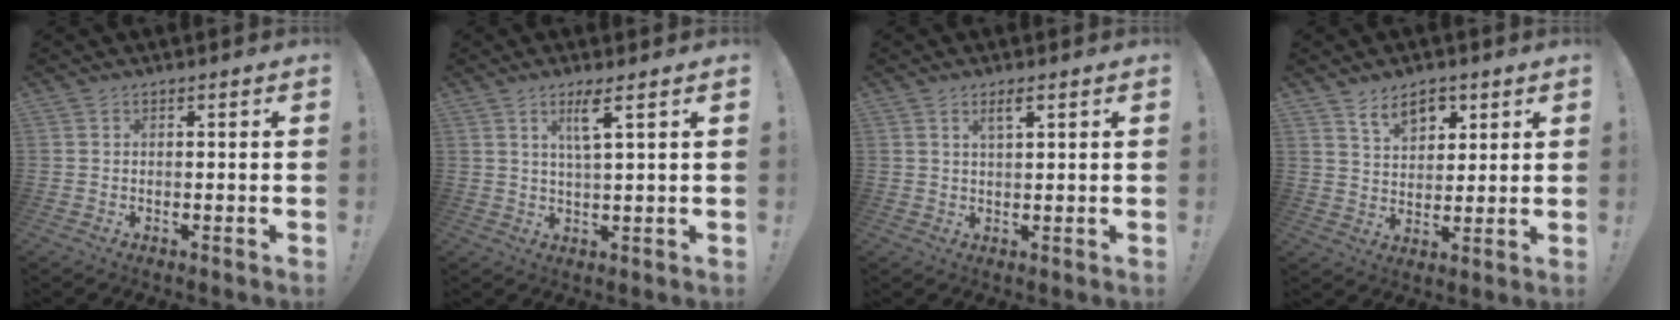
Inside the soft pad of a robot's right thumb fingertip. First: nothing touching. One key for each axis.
{"total": 5.5, "fx": 2.6, "fy": 0.3, "fz": 4.8, "tx": -0.082, "ty": -0.004, "tz": 0.037}
{"total": 2.9, "fx": 1.6, "fy": 0.6, "fz": 2.4, "tx": -0.040, "ty": -0.002, "tz": 0.025}
{"total": 8.8, "fx": 5.6, "fy": 5.5, "fz": 4.1, "tx": -0.061, "ty": -0.023, "tz": 0.102}